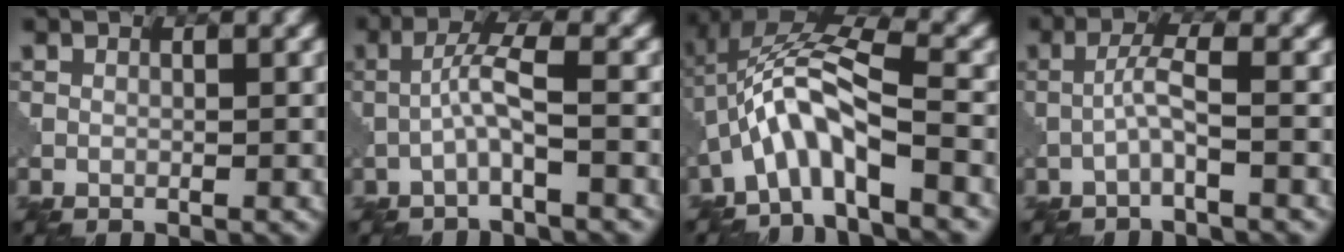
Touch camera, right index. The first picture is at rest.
{"total": 3.0, "force": [-0.9, 0.2, 2.9], "torque": [-0.059, 0.015, -0.025]}
{"total": 7.6, "force": [-2.9, 2.2, 6.6], "torque": [-0.129, 0.022, -0.066]}
{"total": 2.3, "force": [-0.8, 0.1, 2.1], "torque": [-0.044, 0.011, -0.022]}